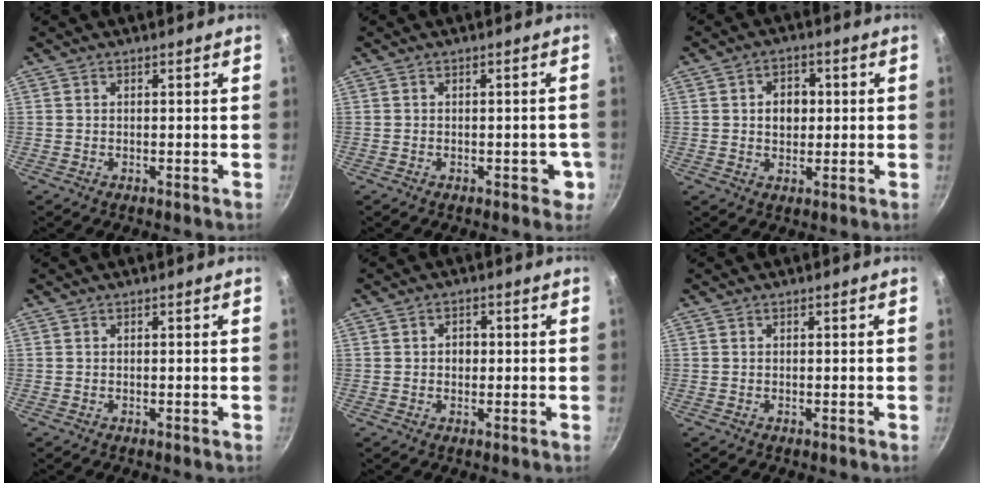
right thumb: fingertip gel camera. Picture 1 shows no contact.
{"total": 3.2, "force": [-1.0, 2.1, 2.2], "torque": [0.002, 0.011, -0.013]}
{"total": 5.3, "force": [0.6, 4.1, 3.3], "torque": [-0.026, 0.005, 0.006]}
{"total": 0.0}
{"total": 2.4, "force": [0.1, 2.0, 1.3], "torque": [-0.012, 0.003, -0.001]}
{"total": 0.0}